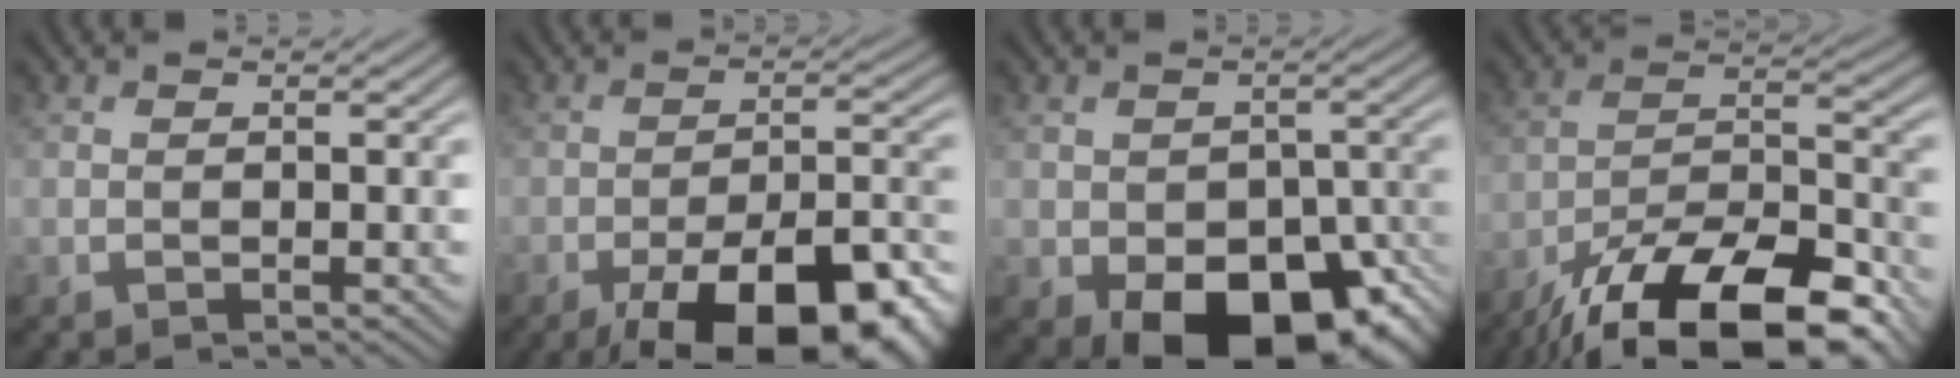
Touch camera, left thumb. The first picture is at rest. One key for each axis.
{"total": 16.1, "fx": -9.8, "fy": 5.7, "fz": 11.5, "tx": -0.160, "ty": -0.005, "tz": -0.152}
{"total": 13.6, "fx": -6.1, "fy": 8.2, "fz": 8.9, "tx": -0.125, "ty": -0.041, "tz": -0.083}
{"total": 17.6, "fx": -12.9, "fy": 5.4, "fz": 10.7, "tx": -0.195, "ty": -0.033, "tz": -0.212}